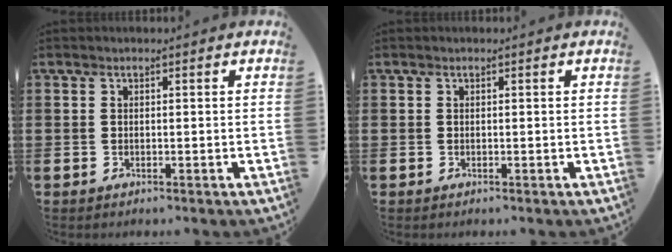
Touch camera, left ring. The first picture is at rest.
{"total": 0.0}